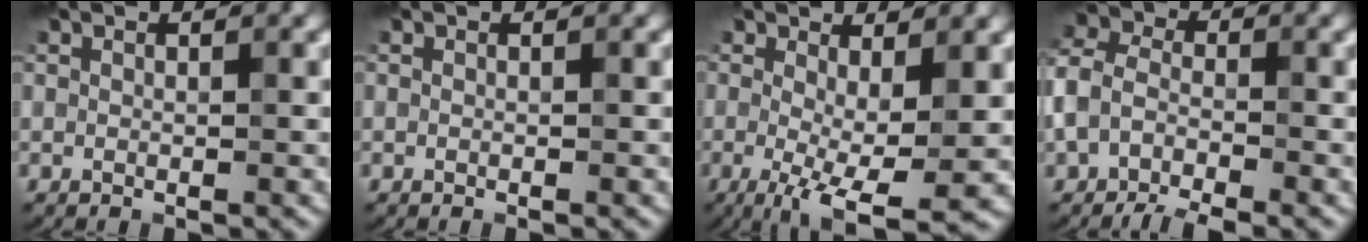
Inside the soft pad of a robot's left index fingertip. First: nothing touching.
{"total": 0.0}
{"total": 7.8, "force": [-1.3, 2.4, 7.3], "torque": [-0.123, -0.014, -0.016]}
{"total": 6.4, "force": [-3.4, 3.6, 4.1], "torque": [-0.086, -0.004, -0.070]}